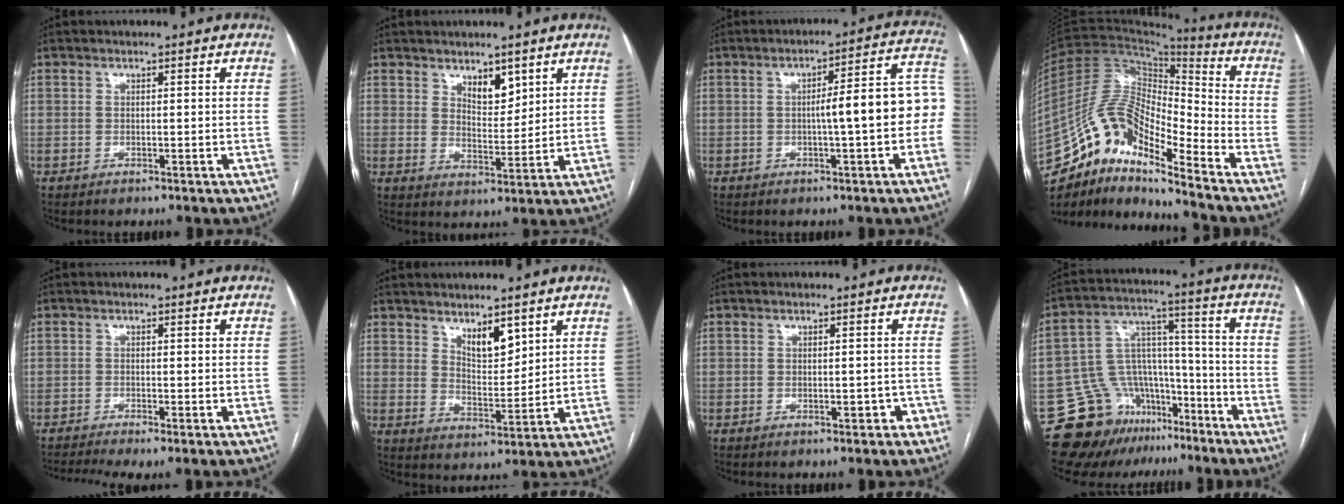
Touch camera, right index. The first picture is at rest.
{"total": 4.9, "force": [3.2, 2.2, 3.0], "torque": [-0.046, -0.007, 0.058]}
{"total": 10.5, "force": [-1.2, 1.1, 10.4], "torque": [-0.128, 0.039, -0.019]}
{"total": 16.5, "force": [-12.5, 3.8, 10.0], "torque": [-0.192, 0.031, -0.230]}
{"total": 5.0, "force": [-3.4, 0.7, 3.6], "torque": [-0.067, -0.008, -0.059]}
{"total": 5.7, "force": [3.7, 2.1, 3.7], "torque": [-0.063, -0.013, 0.068]}
{"total": 2.2, "force": [-1.0, 1.0, 1.7], "torque": [-0.022, 0.005, -0.009]}
{"total": 14.4, "force": [-9.8, 9.9, 3.6], "torque": [-0.050, 0.095, -0.149]}